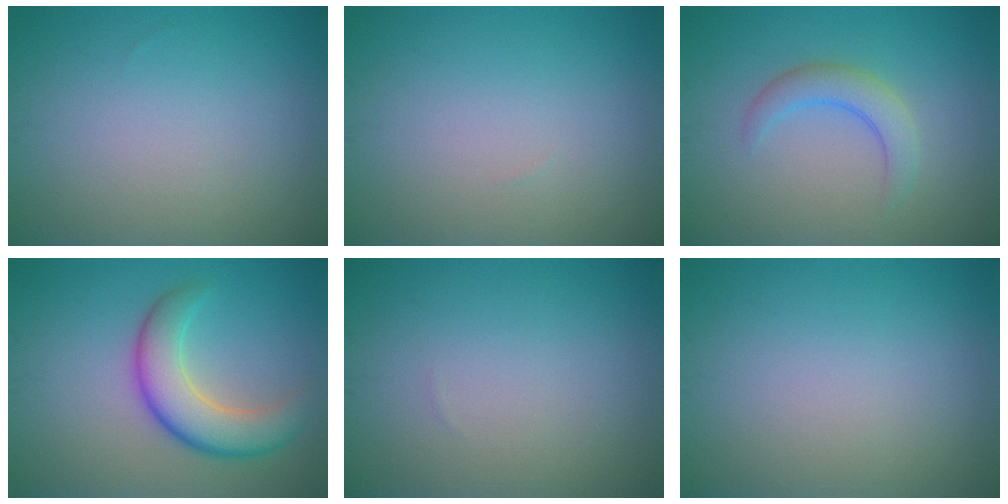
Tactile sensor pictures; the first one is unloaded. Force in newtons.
{"total": 0.0}
{"total": 2.8, "press": 2.8, "slide": 0.2}
{"total": 5.7, "press": 5.7, "slide": 0.3}
{"total": 0.0}
{"total": 0.0}